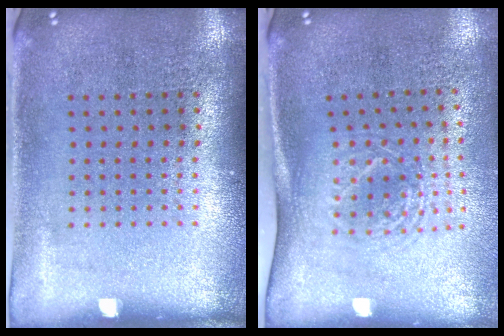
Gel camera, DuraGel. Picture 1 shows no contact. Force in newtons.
{"total": 1.7, "press": 1.3, "slide": 1.2}